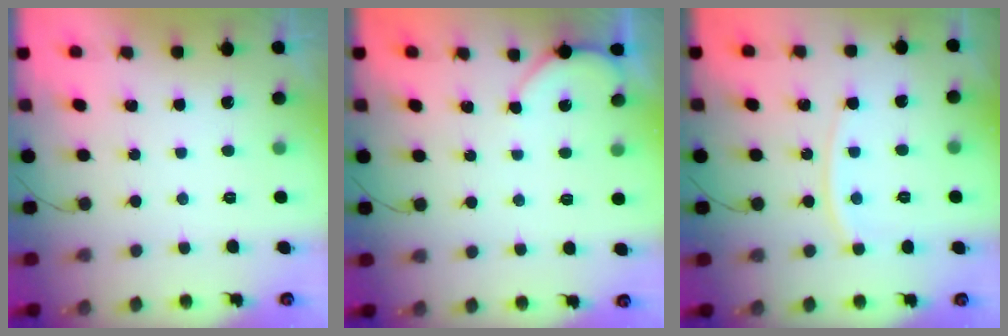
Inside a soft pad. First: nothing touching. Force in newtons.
{"total": 2.3, "press": 2.2, "slide": 0.4}
{"total": 6.8, "press": 6.8, "slide": 0.9}